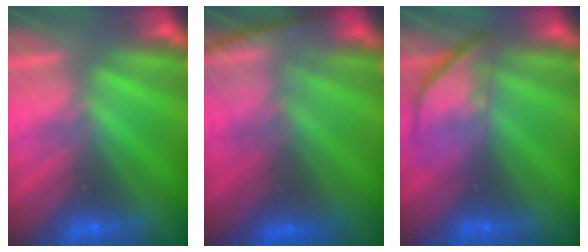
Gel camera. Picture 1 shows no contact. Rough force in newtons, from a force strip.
{"total": 13.7}
{"total": 3.8}